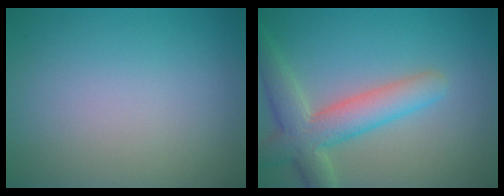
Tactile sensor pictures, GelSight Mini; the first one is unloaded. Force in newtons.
{"total": 5.7, "press": 5.6, "slide": 0.7}